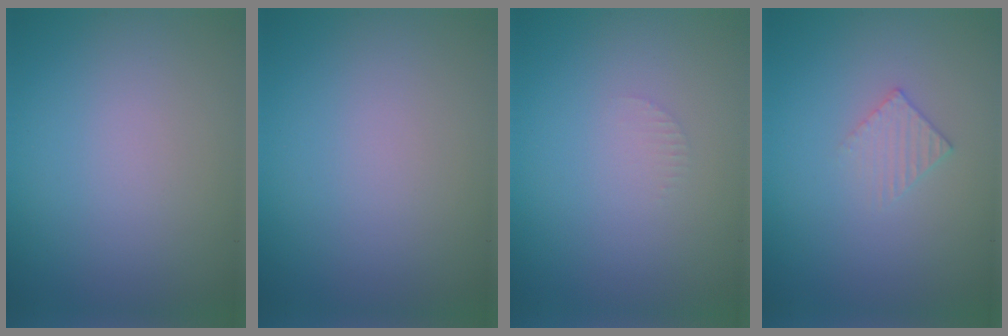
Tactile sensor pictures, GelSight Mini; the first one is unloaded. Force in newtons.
{"total": 0.0}
{"total": 0.7, "press": 0.6, "slide": 0.1}
{"total": 1.4, "press": 1.4, "slide": 0.2}